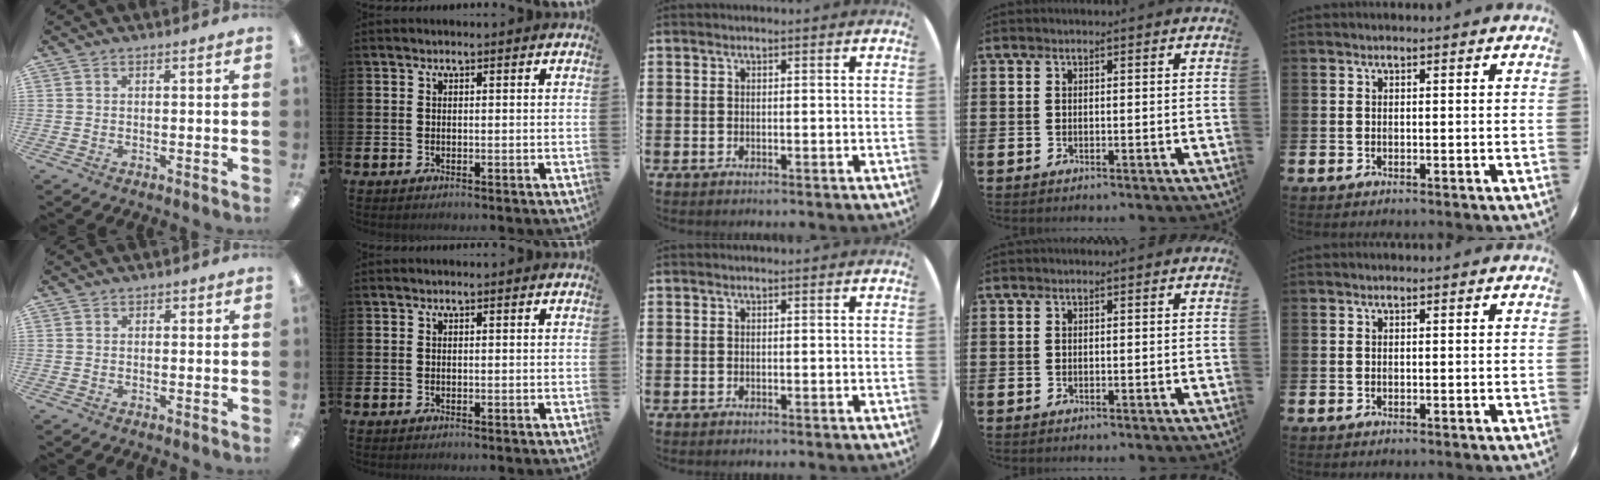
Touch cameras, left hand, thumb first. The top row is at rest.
{"thumb": {"total": 0.7, "force": [0.4, 0.6, 0.0], "torque": [0.000, 0.004, 0.007]}}